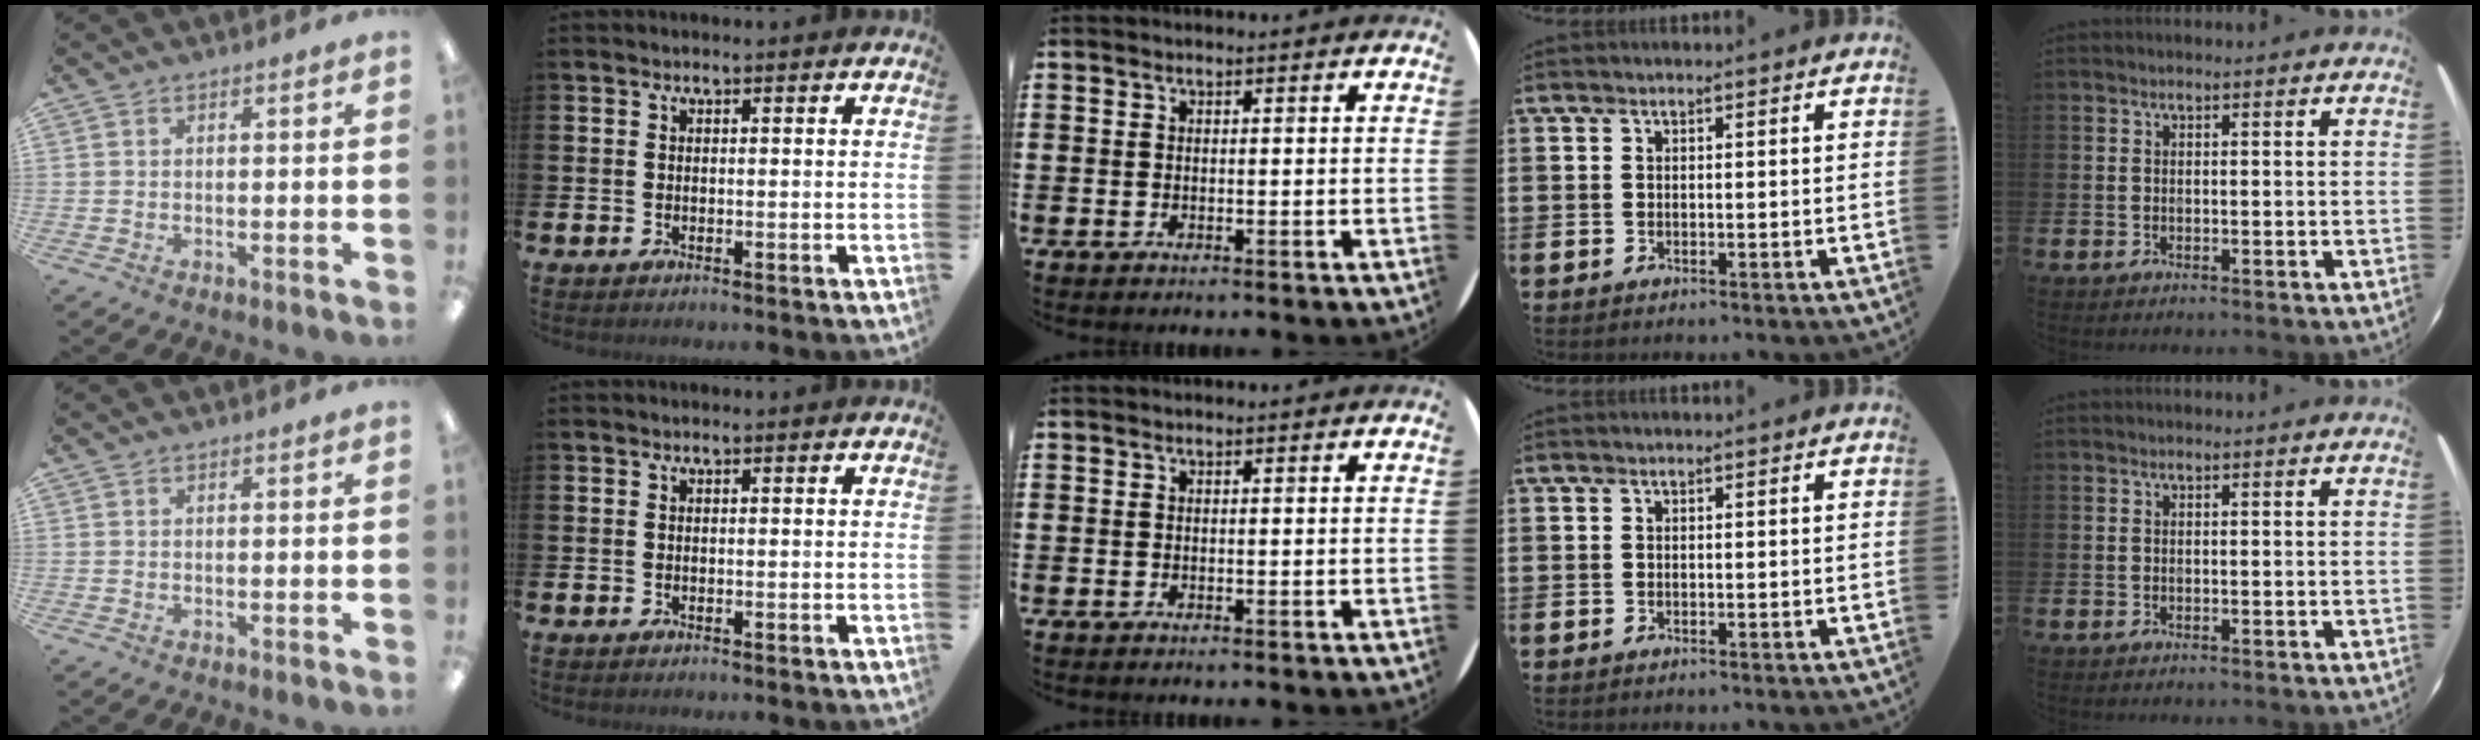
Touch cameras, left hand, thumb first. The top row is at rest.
{}